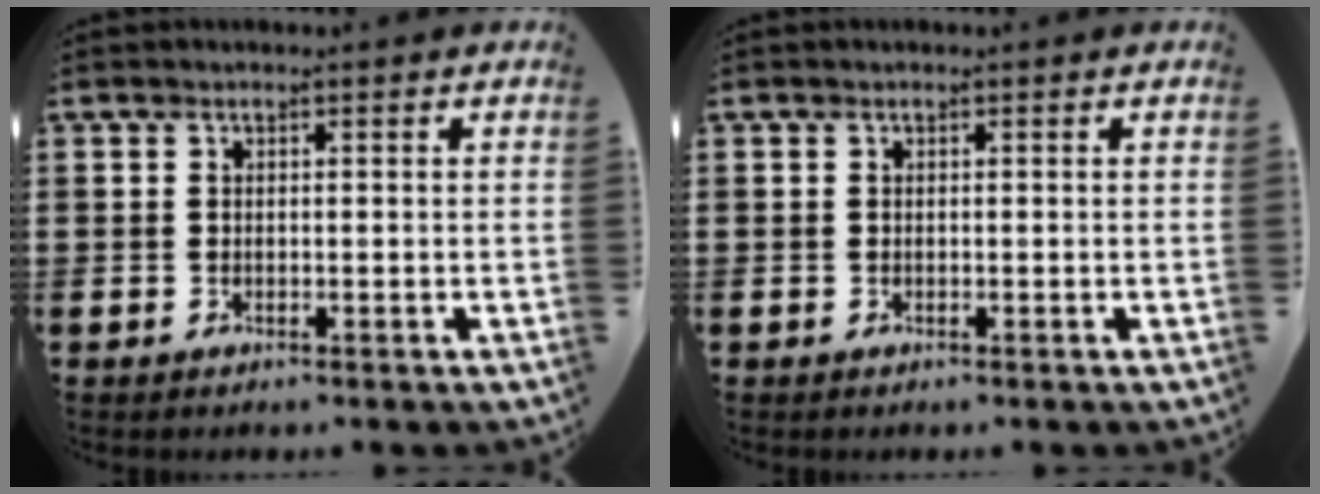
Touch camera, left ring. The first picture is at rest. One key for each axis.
{"total": 0.0}